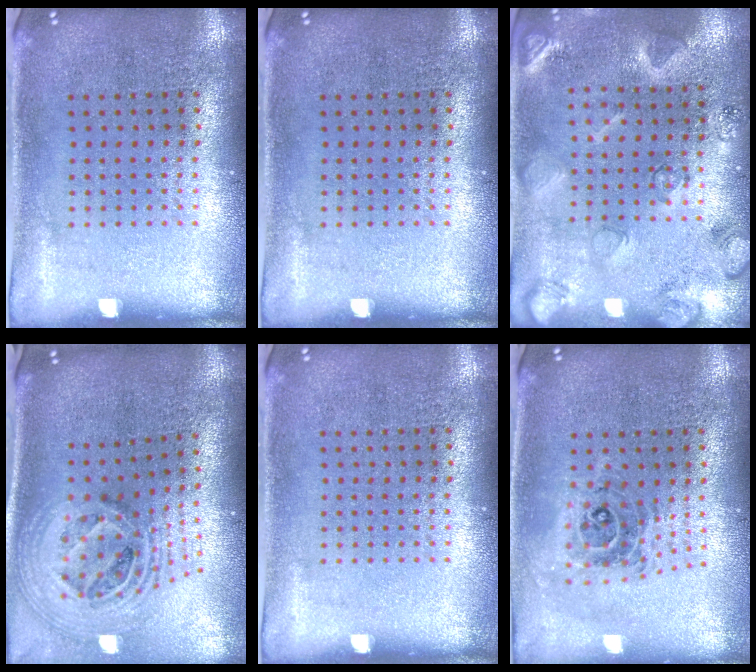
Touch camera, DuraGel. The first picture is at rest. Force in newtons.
{"total": 0.0}
{"total": 2.2, "press": 2.2, "slide": 0.4}
{"total": 2.7, "press": 1.9, "slide": 1.9}
{"total": 0.0}
{"total": 0.9, "press": 0.8, "slide": 0.2}